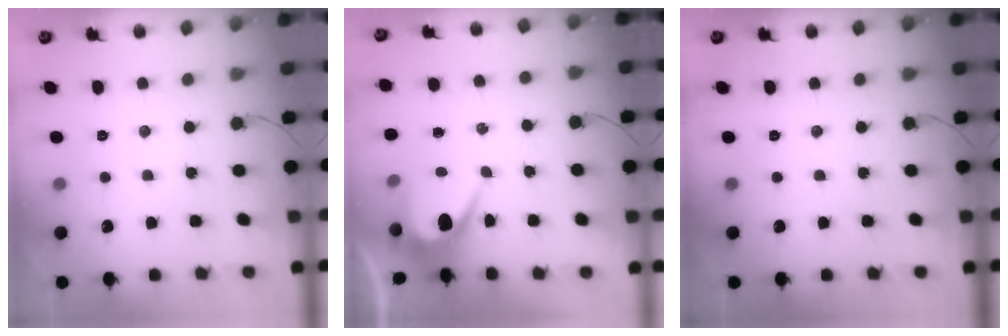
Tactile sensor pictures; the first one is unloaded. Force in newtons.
{"total": 5.8, "press": 5.7, "slide": 0.5}
{"total": 0.0}